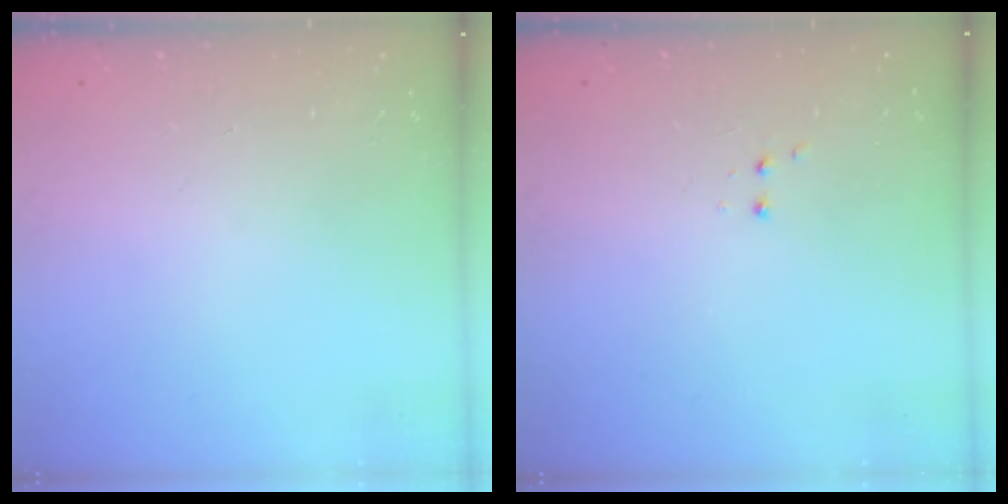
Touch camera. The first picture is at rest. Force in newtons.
{"total": 2.8, "press": 2.8, "slide": 0.6}